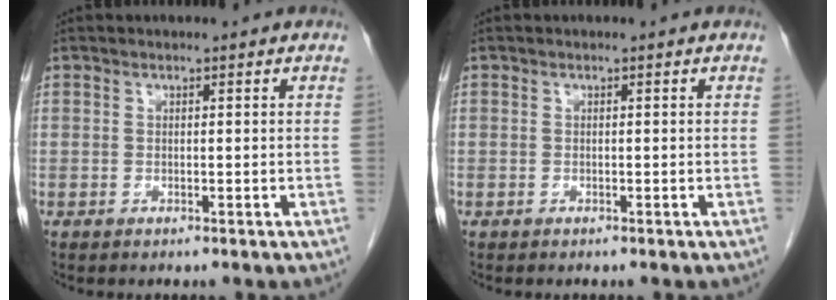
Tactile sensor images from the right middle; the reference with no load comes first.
{"total": 0.0}